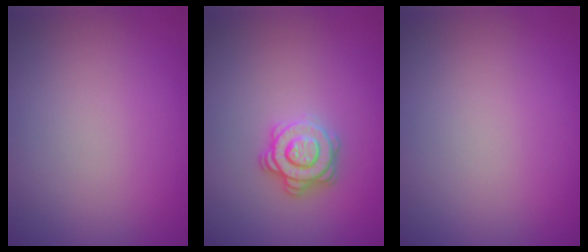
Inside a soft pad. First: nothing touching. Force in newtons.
{"total": 2.9, "press": 2.8, "slide": 0.9}
{"total": 0.0}